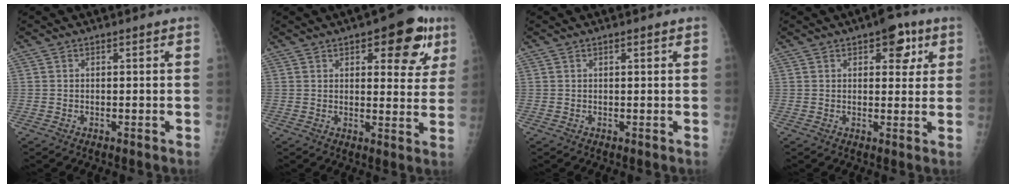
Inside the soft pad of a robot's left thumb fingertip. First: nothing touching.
{"total": 12.5, "force": [6.2, 5.4, 9.4], "torque": [-0.071, -0.018, 0.071]}
{"total": 0.6, "force": [0.4, 0.1, 0.5], "torque": [-0.009, 0.000, 0.005]}
{"total": 6.4, "force": [3.1, 3.3, 4.5], "torque": [-0.027, -0.008, 0.033]}